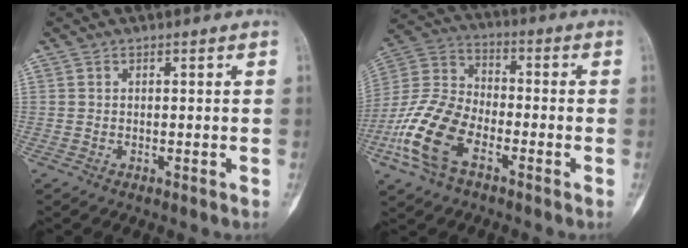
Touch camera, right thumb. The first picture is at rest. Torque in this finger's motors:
{"motor_torque": [0.38, 0.58, 1.59, -0.86, 0.46]}